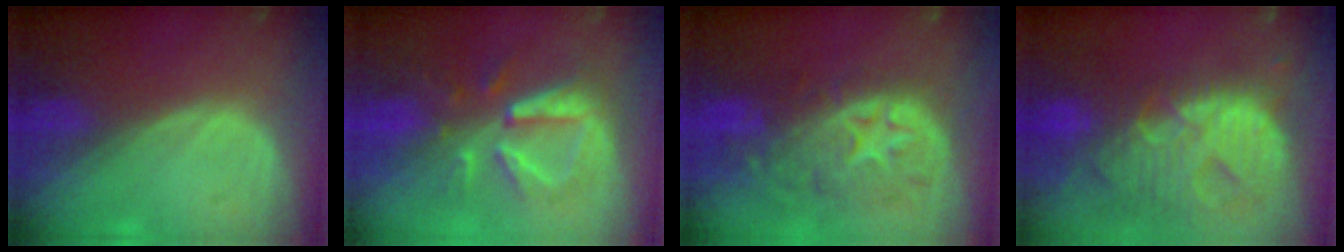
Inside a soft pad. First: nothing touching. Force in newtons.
{"total": 8.3, "press": 8.2, "slide": 0.8}
{"total": 11.1, "press": 9.8, "slide": 5.1}
{"total": 13.8, "press": 11.7, "slide": 7.3}